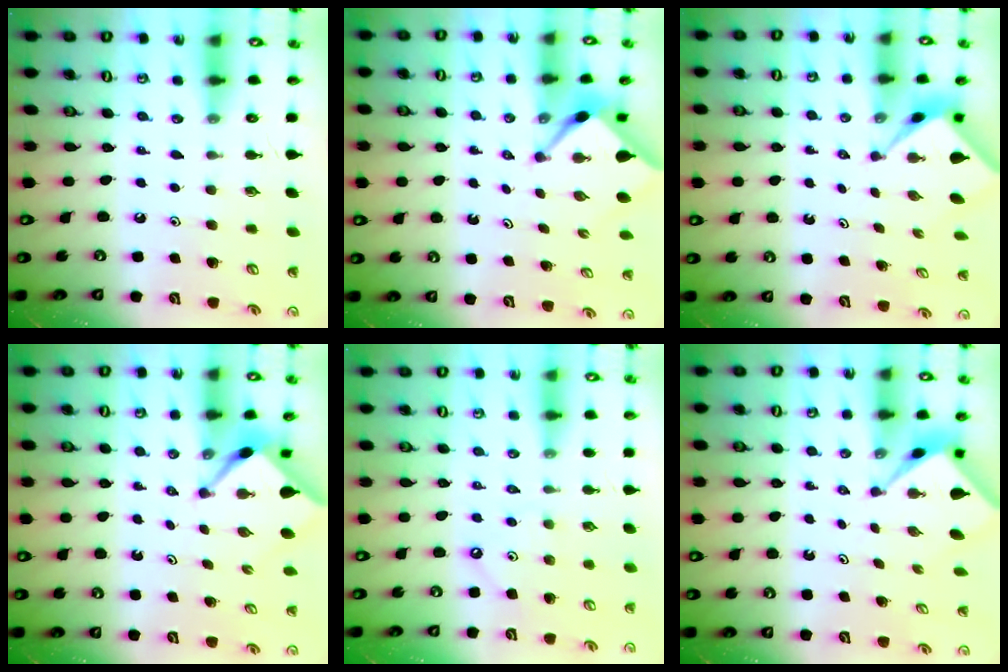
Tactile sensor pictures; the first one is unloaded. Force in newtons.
{"total": 2.4, "press": 2.4, "slide": 0.3}
{"total": 1.9, "press": 1.9, "slide": 0.2}
{"total": 2.4, "press": 2.4, "slide": 0.3}
{"total": 2.5, "press": 2.5, "slide": 0.5}
{"total": 2.2, "press": 2.2, "slide": 0.2}